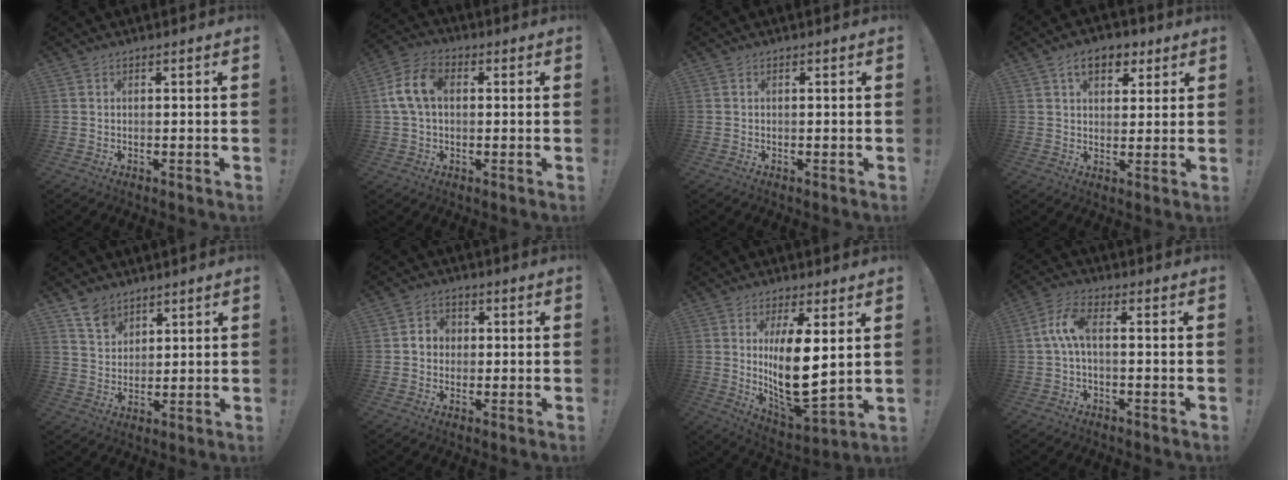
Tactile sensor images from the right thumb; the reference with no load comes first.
{"total": 11.0, "force": [1.4, 7.3, 8.1], "torque": [-0.165, 0.012, 0.027]}
{"total": 0.0}
{"total": 8.9, "force": [4.3, 5.7, 5.2], "torque": [-0.064, -0.008, 0.078]}
{"total": 7.3, "force": [5.6, 4.4, 1.8], "torque": [-0.033, -0.035, 0.108]}
{"total": 4.7, "force": [0.0, 4.2, 2.0], "torque": [-0.028, 0.010, -0.001]}
{"total": 15.1, "force": [3.3, 6.1, 13.4], "torque": [-0.232, -0.045, 0.055]}
{"total": 7.5, "force": [-0.2, 2.8, 6.9], "torque": [-0.133, 0.006, -0.002]}